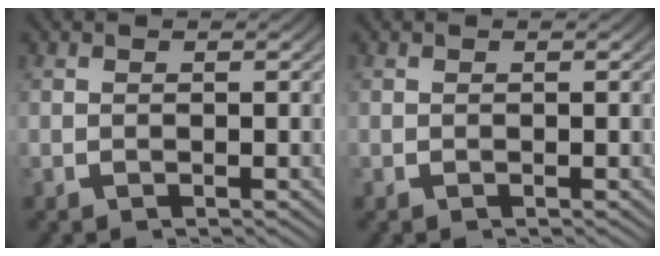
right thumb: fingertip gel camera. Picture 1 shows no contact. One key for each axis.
{"total": 0.0}